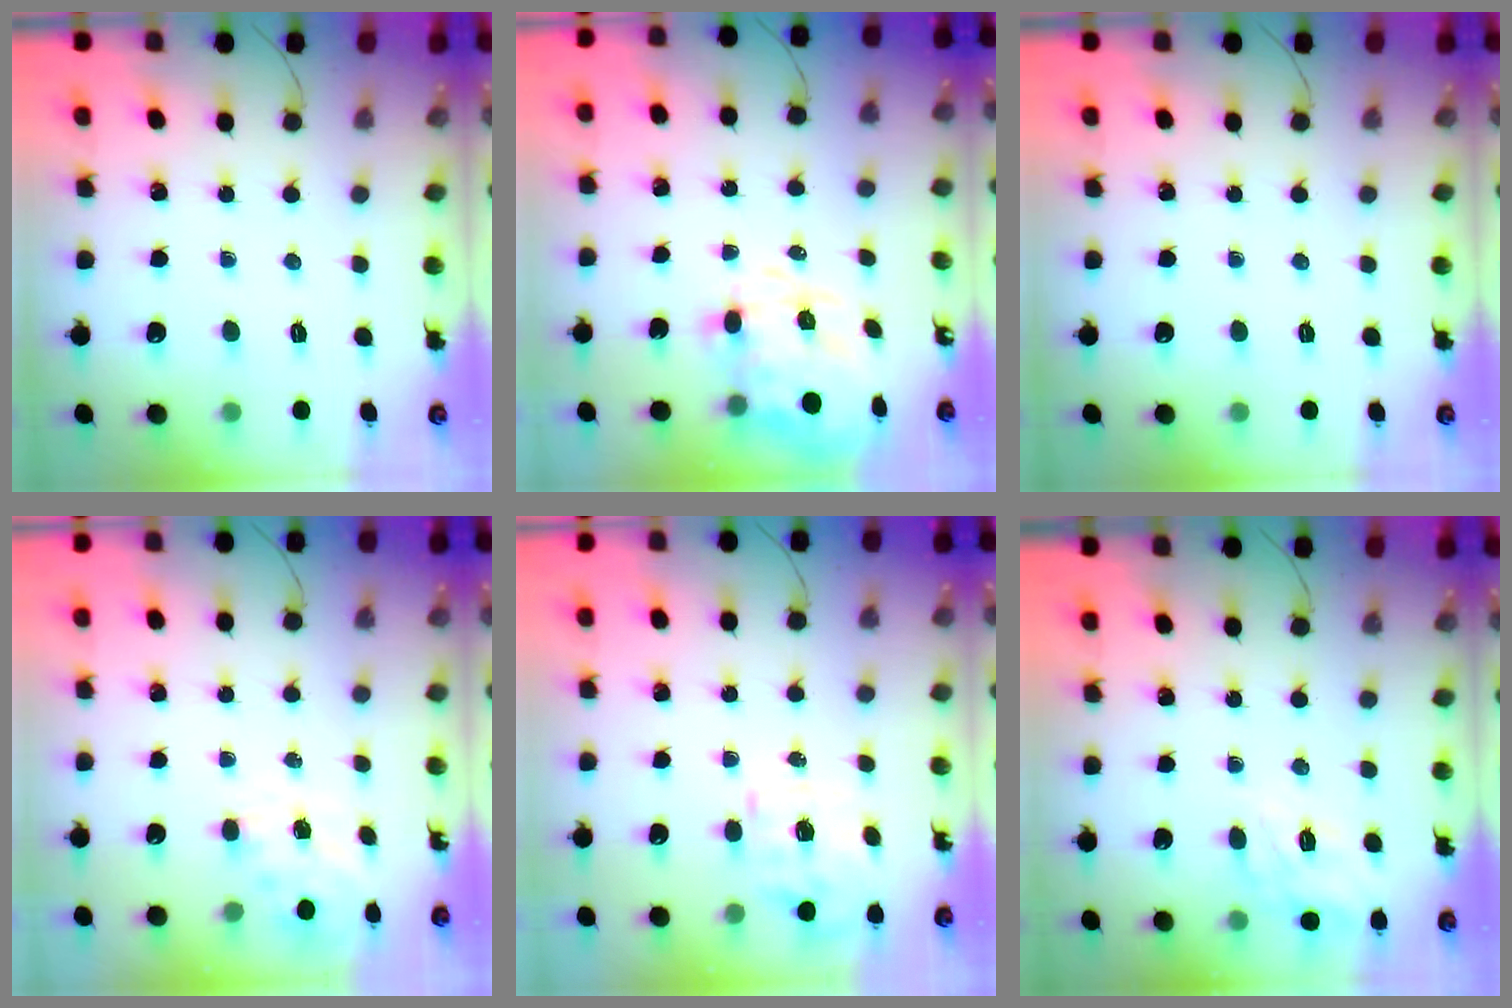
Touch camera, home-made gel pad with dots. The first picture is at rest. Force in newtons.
{"total": 11.7, "press": 11.5, "slide": 2.3}
{"total": 0.0}
{"total": 5.3, "press": 5.2, "slide": 1.0}
{"total": 1.9, "press": 1.9, "slide": 0.5}
{"total": 6.5, "press": 6.4, "slide": 1.0}